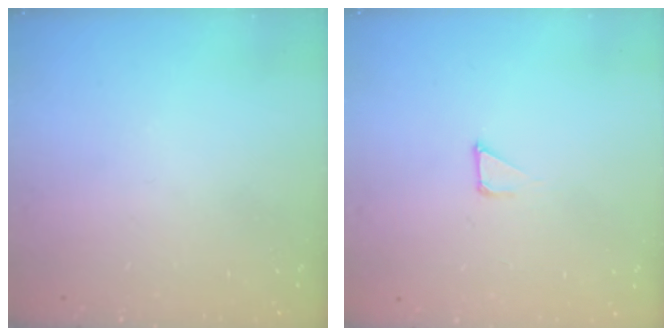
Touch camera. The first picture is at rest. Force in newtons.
{"total": 1.3, "press": 1.3, "slide": 0.0}